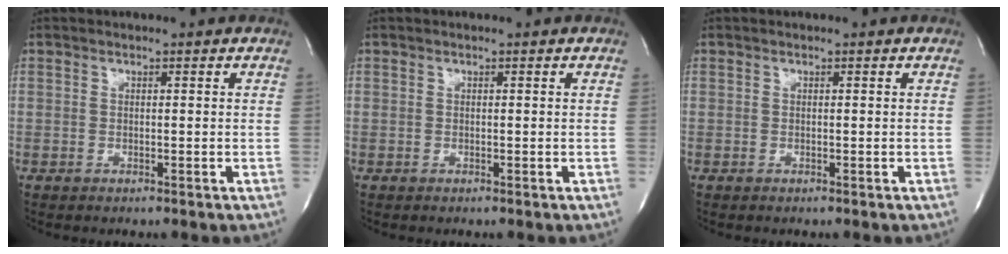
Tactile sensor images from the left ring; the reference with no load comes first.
{"total": 0.0}
{"total": 0.0}